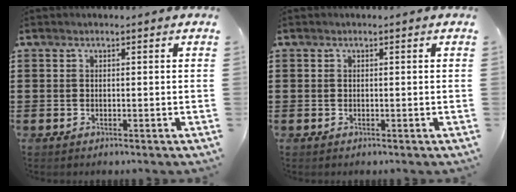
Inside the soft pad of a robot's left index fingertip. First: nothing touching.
{"total": 0.0}